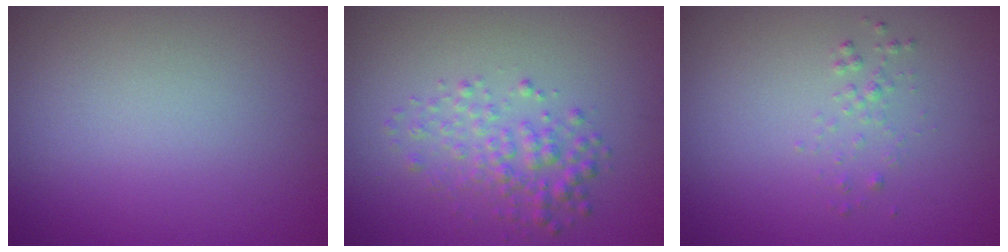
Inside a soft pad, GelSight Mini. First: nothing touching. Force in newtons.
{"total": 2.8, "press": 2.8, "slide": 0.0}
{"total": 0.9, "press": 0.9, "slide": 0.0}